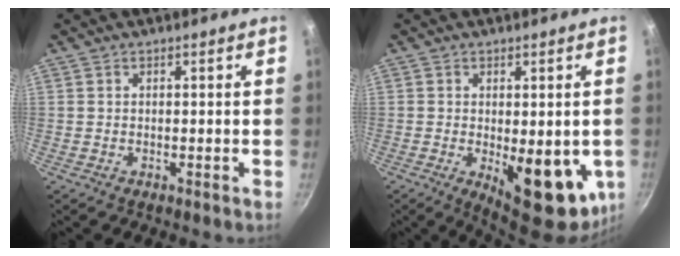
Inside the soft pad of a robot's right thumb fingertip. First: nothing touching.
{"total": 14.4, "force": [-2.7, 6.5, 12.6], "torque": [-0.135, -0.021, -0.021]}